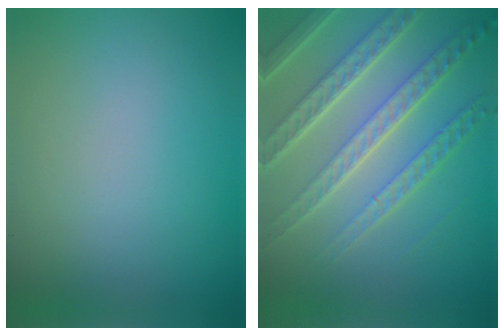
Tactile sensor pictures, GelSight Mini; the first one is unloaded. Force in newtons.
{"total": 7.9, "press": 5.4, "slide": 5.8}